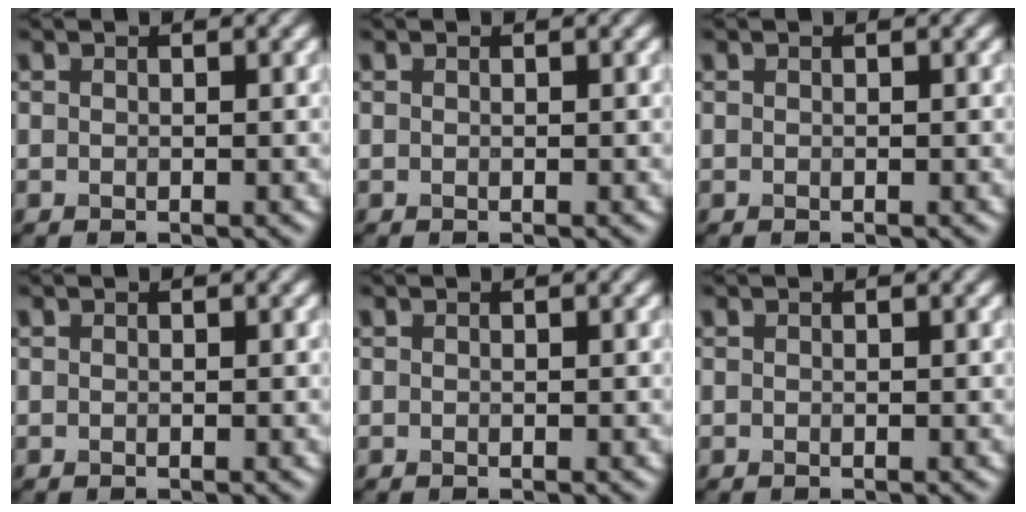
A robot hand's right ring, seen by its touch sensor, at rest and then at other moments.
{"total": 0.0}
{"total": 0.0}
{"total": 0.0}
{"total": 0.0}
{"total": 0.0}